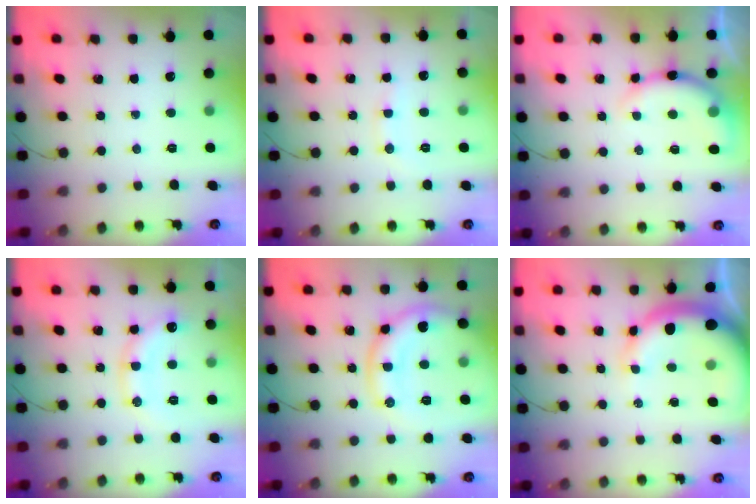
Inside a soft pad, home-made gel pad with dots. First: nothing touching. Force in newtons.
{"total": 6.5, "press": 6.4, "slide": 1.4}
{"total": 8.5, "press": 8.3, "slide": 1.7}
{"total": 13.4, "press": 13.3, "slide": 1.3}
{"total": 13.6, "press": 13.6, "slide": 0.6}
{"total": 13.1, "press": 12.8, "slide": 2.3}